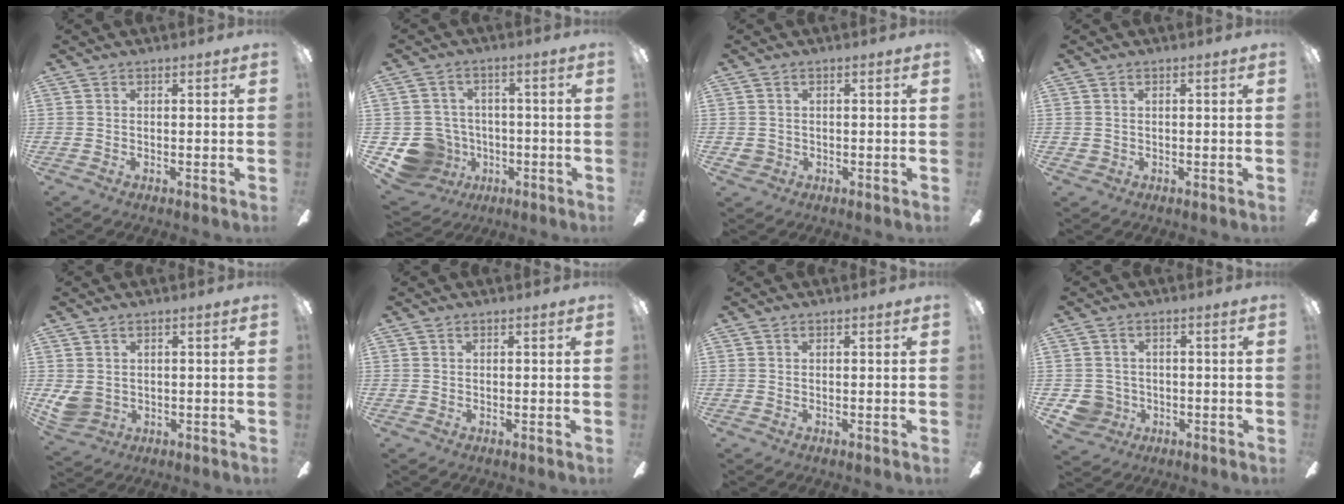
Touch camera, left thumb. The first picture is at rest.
{"total": 10.3, "force": [-3.9, 9.1, 2.8], "torque": [-0.098, 0.026, -0.062]}
{"total": 2.1, "force": [0.0, 2.0, 0.7], "torque": [-0.015, 0.003, -0.002]}
{"total": 1.2, "force": [0.4, 1.1, 0.3], "torque": [-0.008, 0.004, 0.006]}
{"total": 4.7, "force": [0.9, 4.0, 2.3], "torque": [-0.067, -0.004, 0.019]}
{"total": 0.0}
{"total": 0.0}
{"total": 5.1, "force": [-1.1, 4.9, 1.1], "torque": [-0.040, 0.013, -0.017]}